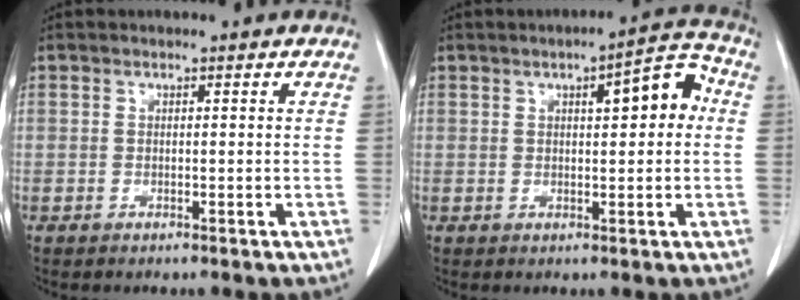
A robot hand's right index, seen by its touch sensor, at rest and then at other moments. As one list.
[{"total": 7.0, "force": [1.5, 1.9, 6.6], "torque": [-0.084, 0.027, 0.017]}]